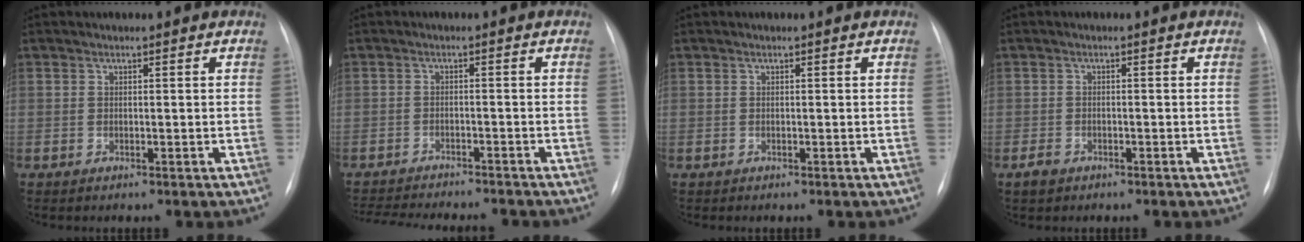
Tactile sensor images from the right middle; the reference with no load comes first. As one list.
[{"total": 14.0, "force": [-12.9, 2.1, 5.1], "torque": [-0.100, -0.013, -0.177]}, {"total": 0.0}, {"total": 1.7, "force": [-1.1, 1.1, 0.7], "torque": [-0.018, 0.000, -0.017]}]